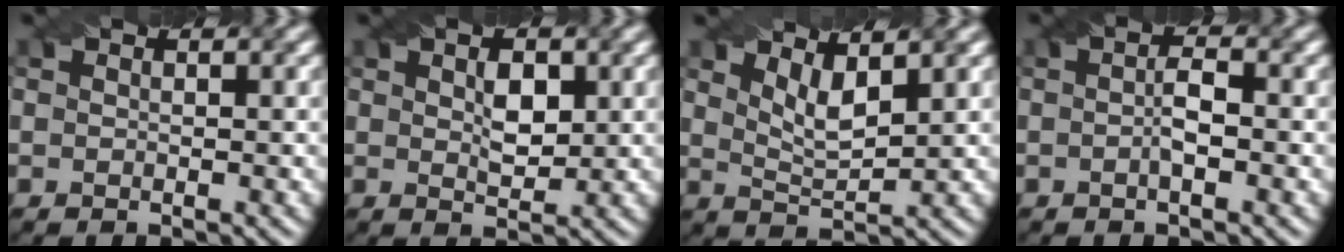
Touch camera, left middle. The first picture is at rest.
{"total": 2.6, "force": [0.8, 1.4, 2.1], "torque": [-0.037, -0.001, 0.017]}
{"total": 3.1, "force": [1.8, 1.0, 2.3], "torque": [-0.050, -0.007, 0.035]}
{"total": 1.9, "force": [-0.3, 0.4, 1.9], "torque": [-0.036, 0.003, -0.007]}